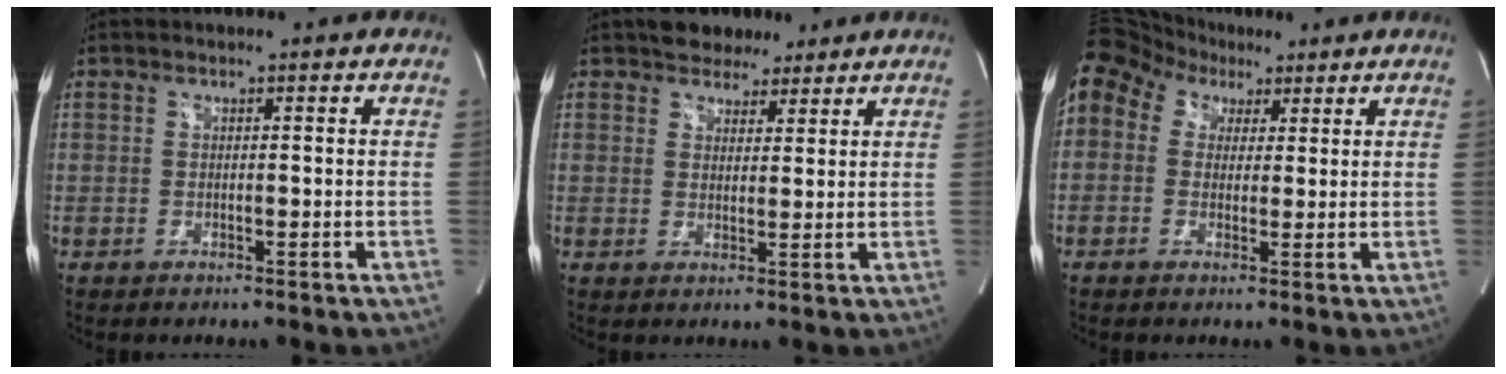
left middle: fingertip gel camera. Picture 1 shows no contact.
{"total": 5.6, "force": [4.4, 2.9, 2.0], "torque": [-0.030, 0.013, 0.076]}
{"total": 18.1, "force": [8.4, 13.7, 8.3], "torque": [-0.251, 0.111, 0.159]}